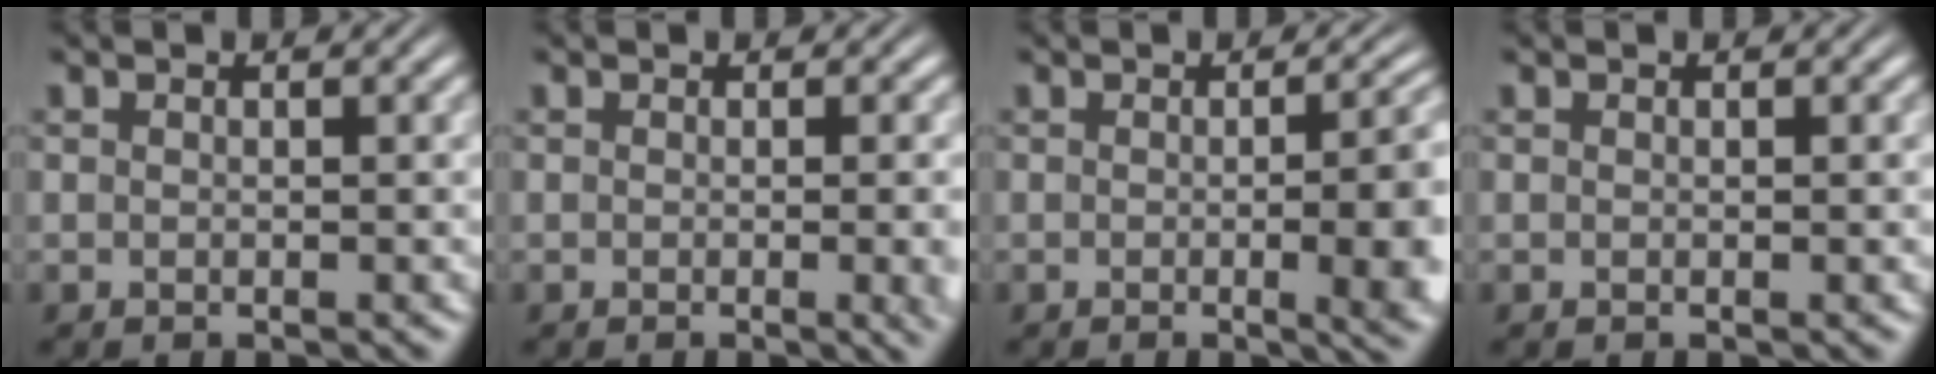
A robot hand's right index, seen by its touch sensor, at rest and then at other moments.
{"total": 1.8, "force": [-0.2, 0.1, 1.8], "torque": [-0.018, 0.002, -0.008]}
{"total": 5.4, "force": [-1.1, 1.3, 5.1], "torque": [-0.048, 0.003, -0.022]}
{"total": 0.0}